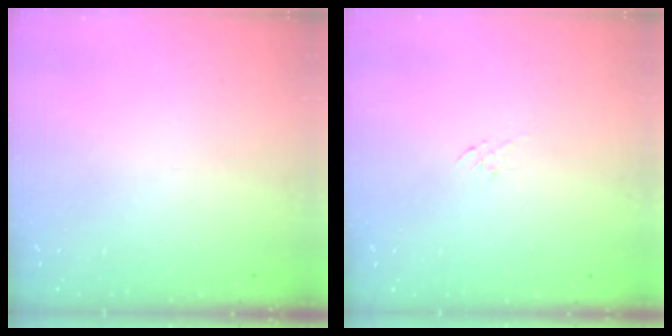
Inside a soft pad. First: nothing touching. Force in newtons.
{"total": 2.7, "press": 2.5, "slide": 0.9}